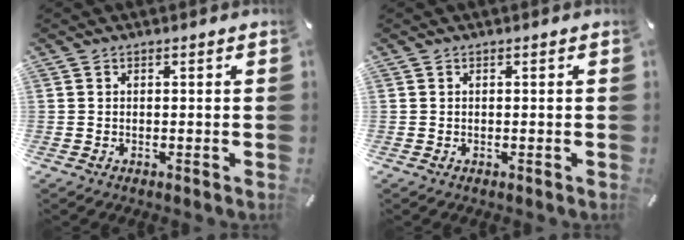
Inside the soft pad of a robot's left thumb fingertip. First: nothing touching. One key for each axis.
{"total": 0.0}